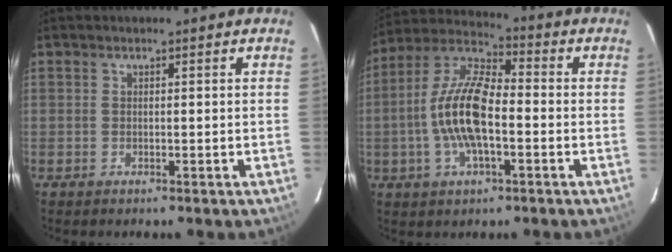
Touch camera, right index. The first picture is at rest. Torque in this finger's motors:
{"motor_torque": [1.58, -0.56, 0.42, 0.21]}